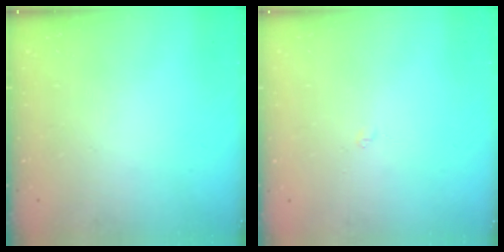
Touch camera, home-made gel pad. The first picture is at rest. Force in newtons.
{"total": 1.7, "press": 1.7, "slide": 0.3}